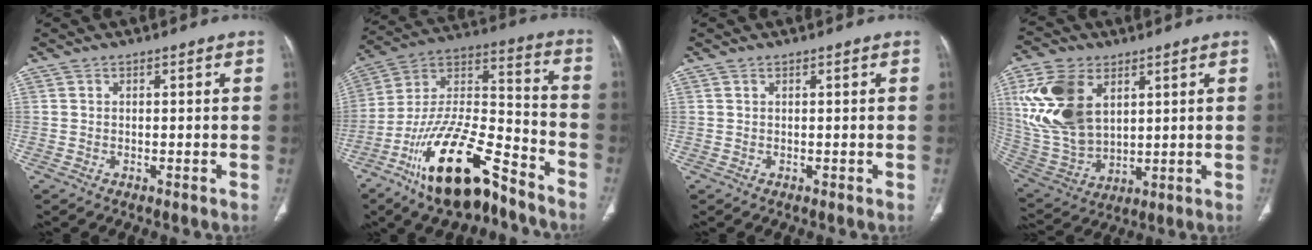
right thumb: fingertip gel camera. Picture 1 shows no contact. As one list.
[{"total": 21.9, "force": [-14.2, 7.8, 14.7], "torque": [-0.278, 0.076, -0.257]}, {"total": 0.0}, {"total": 18.2, "force": [6.2, 11.6, 12.6], "torque": [-0.247, -0.022, 0.134]}]